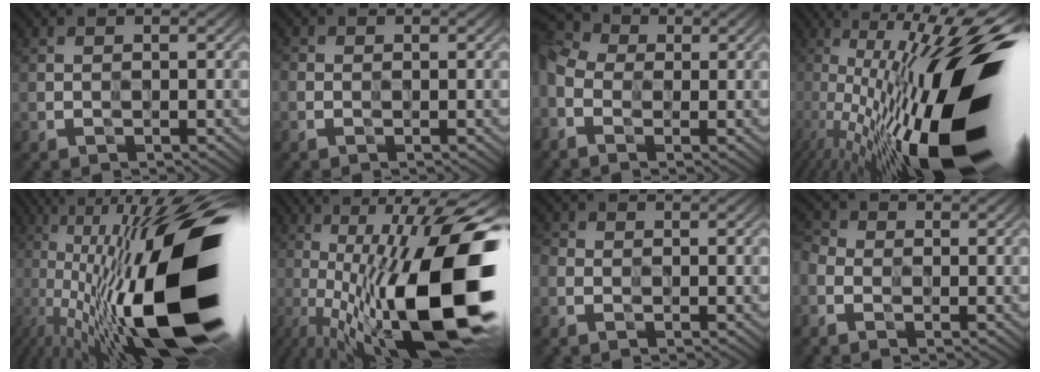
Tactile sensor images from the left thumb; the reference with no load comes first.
{"total": 1.6, "force": [-0.4, 1.3, 0.9], "torque": [-0.016, -0.006, -0.008]}
{"total": 8.5, "force": [-1.4, 6.3, 5.4], "torque": [-0.147, 0.005, -0.033]}
{"total": 20.1, "force": [-5.0, 4.9, 18.9], "torque": [-0.299, 0.018, -0.096]}
{"total": 21.3, "force": [-3.5, 6.1, 20.1], "torque": [-0.339, 0.017, -0.069]}
{"total": 17.6, "force": [-4.0, 5.1, 16.3], "torque": [-0.258, 0.018, -0.071]}
{"total": 2.7, "force": [-0.7, 2.1, 1.5], "torque": [-0.022, -0.004, -0.016]}
{"total": 4.5, "force": [-1.4, 3.4, 2.6], "torque": [-0.044, 0.001, -0.034]}